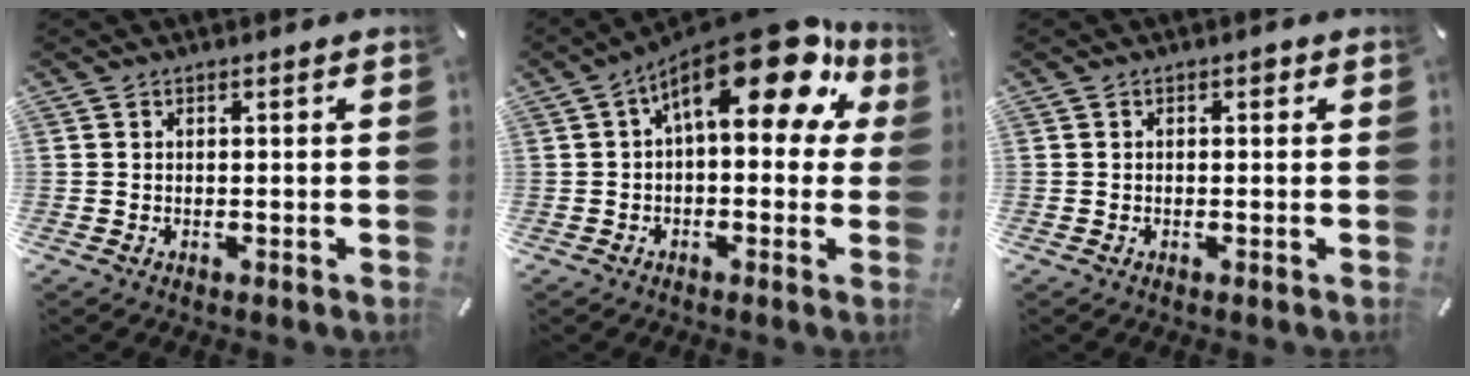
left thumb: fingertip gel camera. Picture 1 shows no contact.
{"total": 19.8, "force": [8.8, 8.1, 15.8], "torque": [-0.243, -0.059, 0.138]}
{"total": 1.1, "force": [0.0, 0.7, 0.8], "torque": [-0.016, 0.005, -0.001]}